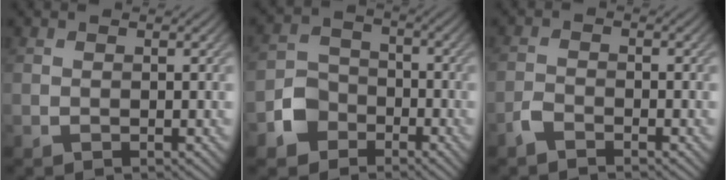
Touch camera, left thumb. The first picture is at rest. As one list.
[{"total": 5.5, "force": [-2.8, 4.3, 2.0], "torque": [-0.048, 0.005, -0.068]}, {"total": 1.8, "force": [-1.6, 0.5, 0.8], "torque": [-0.019, 0.006, -0.038]}]